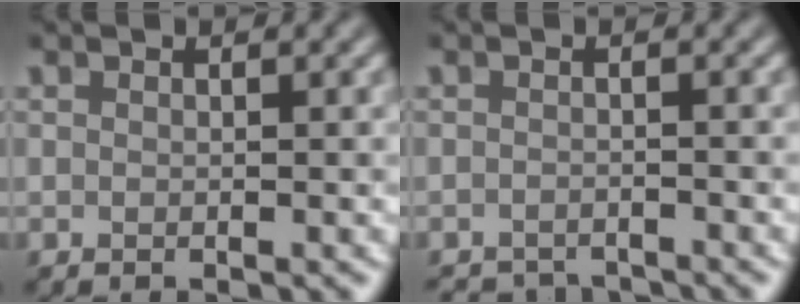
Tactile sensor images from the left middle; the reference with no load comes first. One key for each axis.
{"total": 3.3, "fx": -3.3, "fy": 0.4, "fz": 0.2, "tx": -0.003, "ty": -0.006, "tz": -0.051}